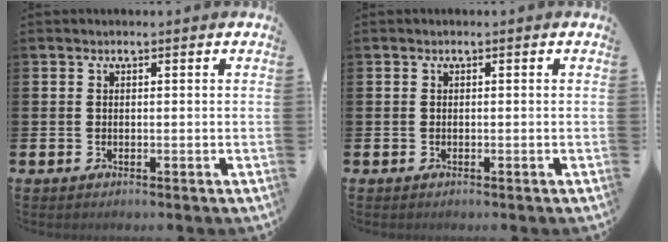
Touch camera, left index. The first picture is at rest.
{"total": 0.0}